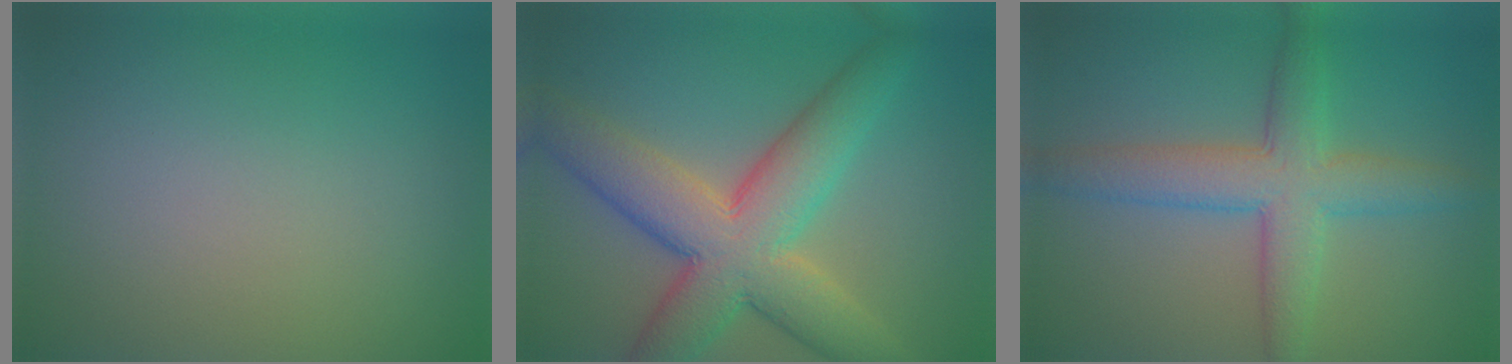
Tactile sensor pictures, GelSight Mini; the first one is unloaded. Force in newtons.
{"total": 9.7, "press": 9.7, "slide": 0.2}
{"total": 5.6, "press": 5.6, "slide": 0.2}